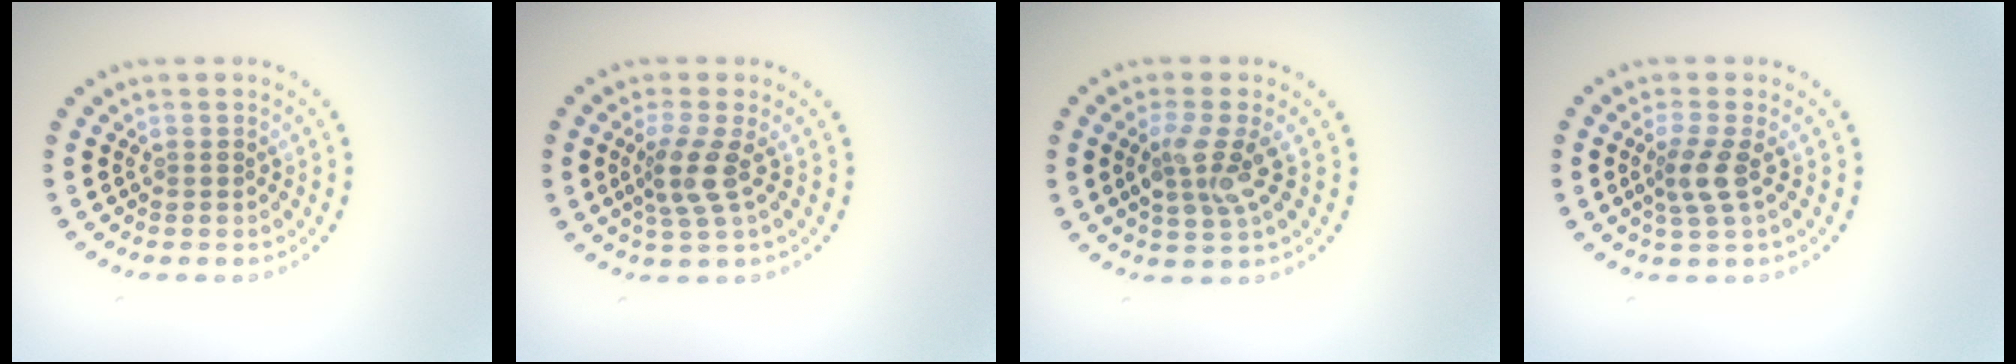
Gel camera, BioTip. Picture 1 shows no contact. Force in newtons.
{"total": 2.8, "press": 2.1, "slide": 1.8}
{"total": 2.9, "press": 2.6, "slide": 1.3}
{"total": 2.5, "press": 1.9, "slide": 1.6}